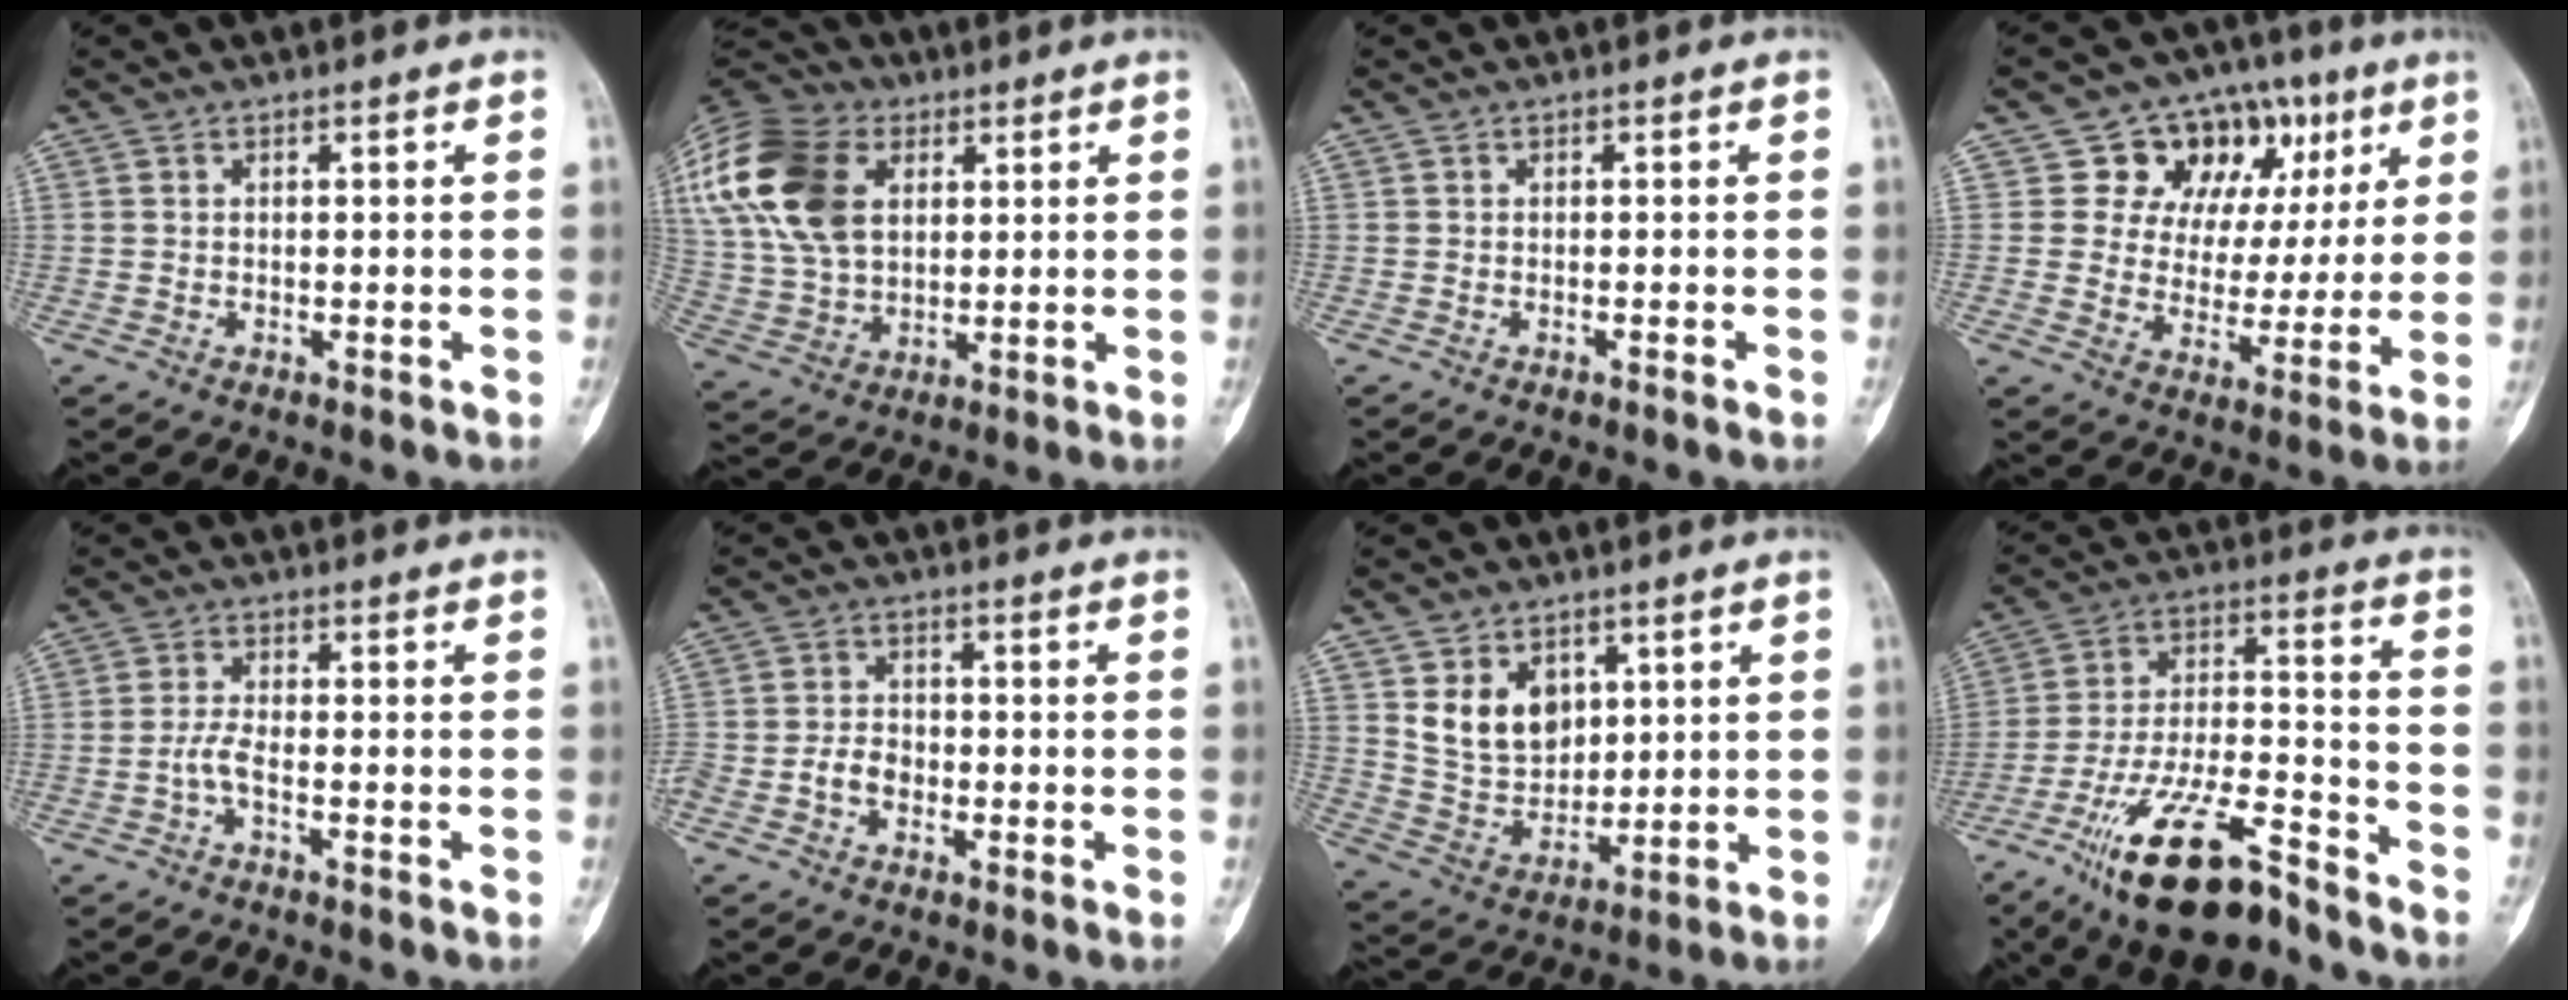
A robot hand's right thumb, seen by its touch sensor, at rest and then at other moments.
{"total": 24.4, "force": [7.9, 16.7, 15.9], "torque": [-0.350, 0.027, 0.151]}
{"total": 0.5, "force": [-0.4, -0.1, 0.3], "torque": [-0.009, 0.000, -0.007]}
{"total": 15.7, "force": [6.3, 11.7, 8.3], "torque": [-0.060, 0.004, 0.098]}
{"total": 2.4, "force": [-1.2, 0.3, 2.0], "torque": [-0.046, 0.010, -0.028]}
{"total": 4.3, "force": [-1.8, 3.1, 2.4], "torque": [-0.037, 0.021, -0.037]}
{"total": 10.5, "force": [3.9, 7.7, 5.9], "torque": [-0.072, -0.029, 0.089]}
{"total": 20.0, "force": [-13.6, 6.2, 13.3], "torque": [-0.260, 0.070, -0.240]}